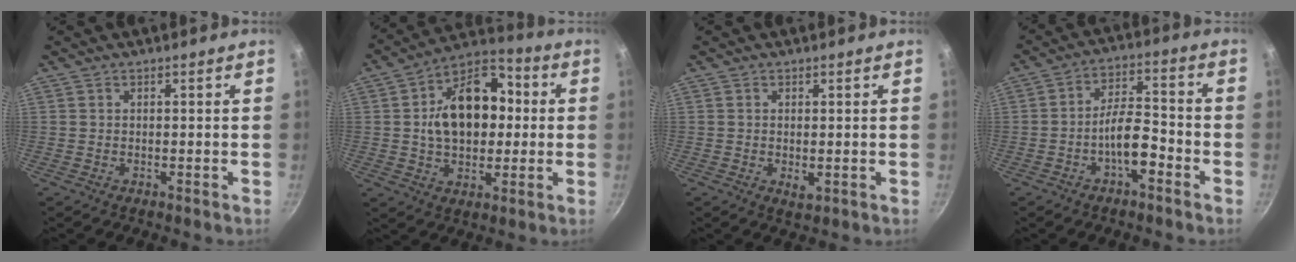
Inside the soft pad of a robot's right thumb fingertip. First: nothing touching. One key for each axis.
{"total": 17.6, "fx": 1.4, "fy": 12.1, "fz": 12.7, "tx": -0.163, "ty": 0.032, "tz": 0.010}
{"total": 1.9, "fx": -0.1, "fy": 0.9, "fz": 1.6, "tx": -0.028, "ty": -0.007, "tz": -0.001}
{"total": 7.9, "fx": -3.7, "fy": 3.1, "fz": 6.3, "tx": -0.095, "ty": 0.042, "tz": -0.065}